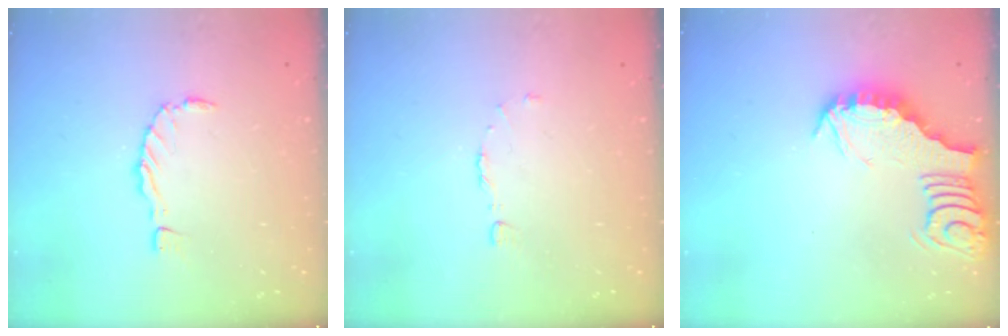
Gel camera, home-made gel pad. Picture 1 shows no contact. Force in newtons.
{"total": 2.9, "press": 2.9, "slide": 0.2}
{"total": 3.4, "press": 3.3, "slide": 0.4}